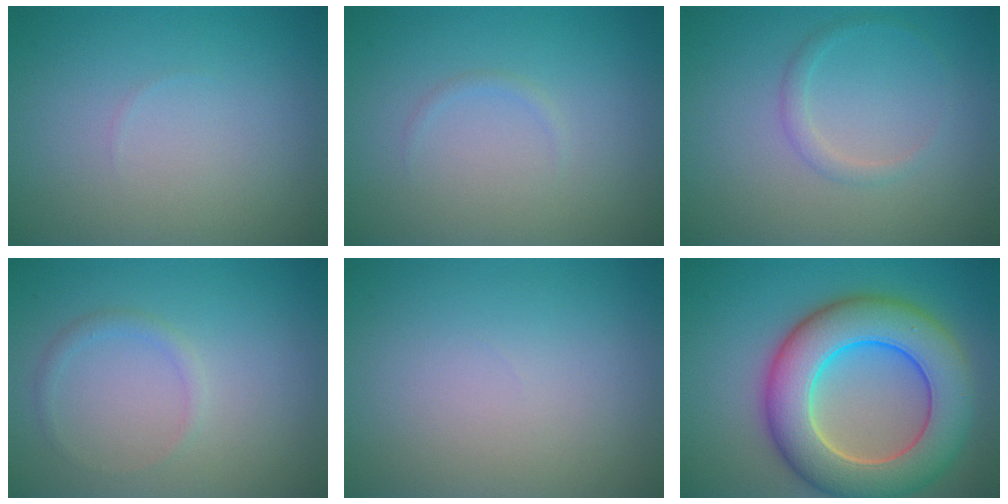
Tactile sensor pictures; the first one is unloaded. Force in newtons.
{"total": 0.5, "press": 0.5, "slide": 0.0}
{"total": 1.2, "press": 1.2, "slide": 0.2}
{"total": 1.1, "press": 1.1, "slide": 0.1}
{"total": 0.0}
{"total": 10.8, "press": 10.7, "slide": 0.8}